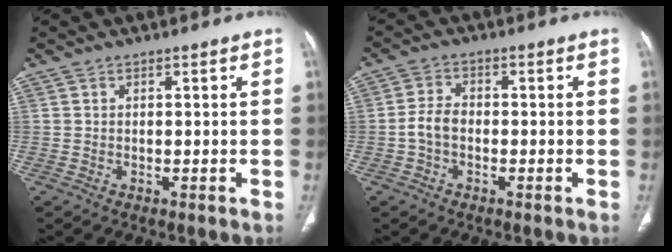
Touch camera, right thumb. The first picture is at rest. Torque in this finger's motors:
{"motor_torque": [0.96, 1.16, 0.79, -0.69, 0.04]}